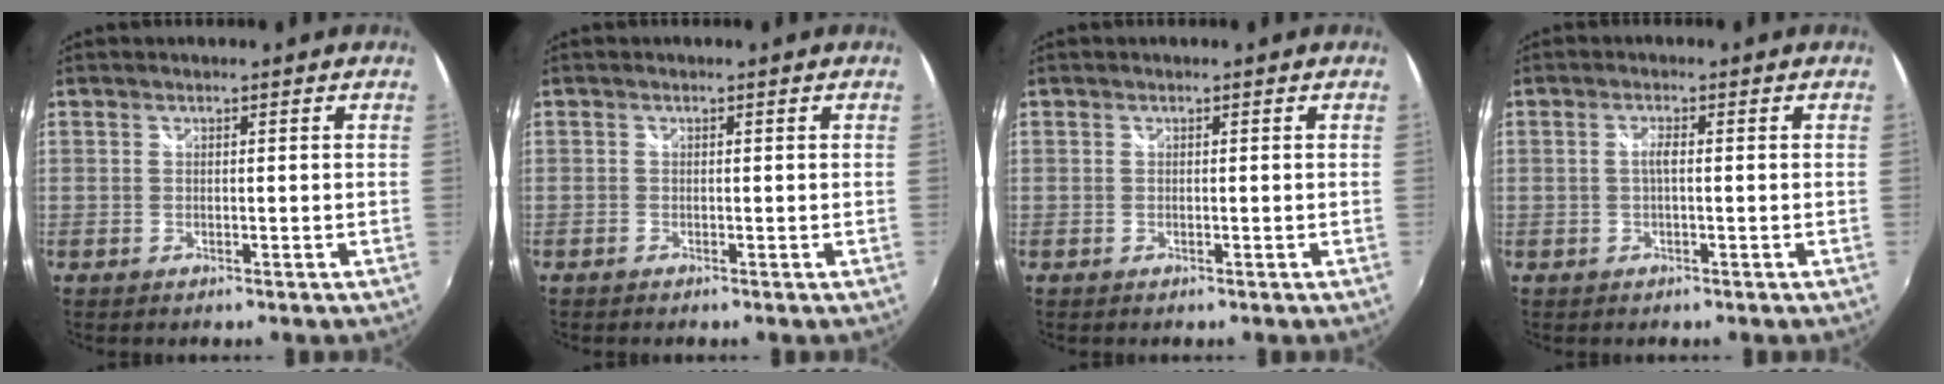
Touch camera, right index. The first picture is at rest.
{"total": 0.5, "force": [-0.4, 0.3, 0.0], "torque": [-0.002, -0.002, -0.012]}
{"total": 0.0}
{"total": 1.5, "force": [-0.2, 0.2, 1.5], "torque": [-0.028, 0.003, -0.006]}